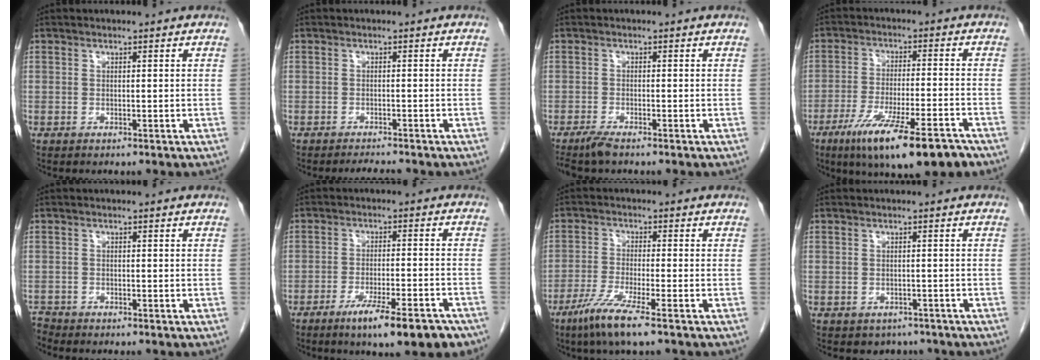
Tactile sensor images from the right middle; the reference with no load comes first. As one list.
[{"total": 2.0, "force": [-1.9, -0.3, 0.4], "torque": [-0.013, -0.010, -0.027]}, {"total": 2.6, "force": [-2.1, 0.2, 1.5], "torque": [-0.033, -0.008, -0.040]}, {"total": 15.3, "force": [-10.0, 2.2, 11.4], "torque": [-0.169, -0.031, -0.160]}, {"total": 0.9, "force": [-0.9, 0.2, -0.1], "torque": [0.000, -0.003, -0.019]}, {"total": 11.4, "force": [-7.9, 1.9, 8.0], "torque": [-0.106, -0.013, -0.113]}, {"total": 7.0, "force": [-4.4, -0.2, 5.4], "torque": [-0.112, -0.021, -0.086]}, {"total": 2.9, "force": [-2.3, 1.8, 0.3], "torque": [-0.006, 0.004, -0.029]}]